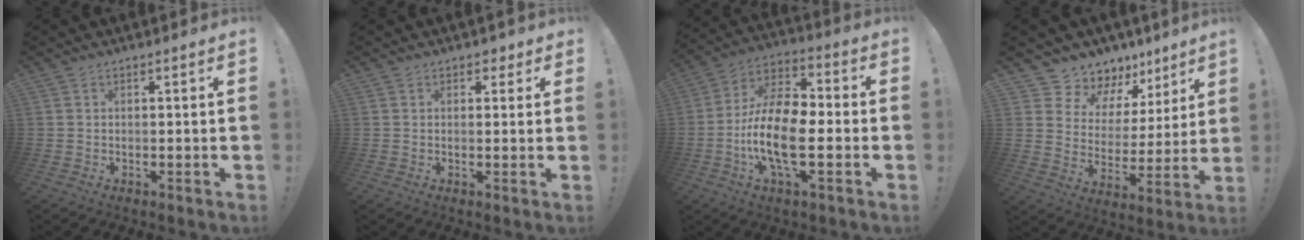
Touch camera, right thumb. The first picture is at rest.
{"total": 2.6, "force": [1.2, 2.1, 1.0], "torque": [0.004, -0.005, 0.019]}
{"total": 18.3, "force": [-4.3, 8.7, 15.5], "torque": [-0.303, 0.017, -0.071]}
{"total": 9.6, "force": [8.1, 5.0, 0.4], "torque": [-0.019, -0.080, 0.155]}